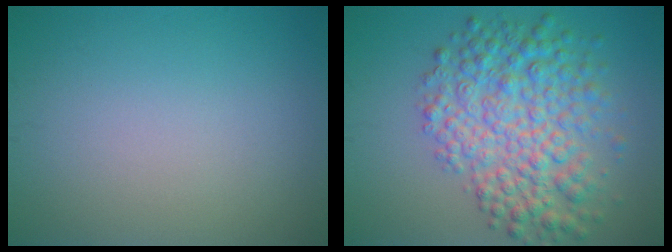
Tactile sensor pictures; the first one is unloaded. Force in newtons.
{"total": 7.4, "press": 7.4, "slide": 0.2}